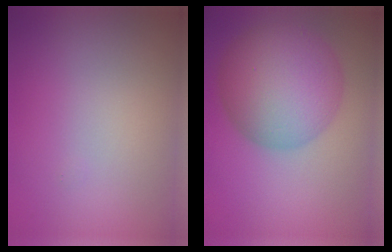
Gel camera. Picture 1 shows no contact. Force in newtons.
{"total": 9.8, "press": 9.8, "slide": 0.3}